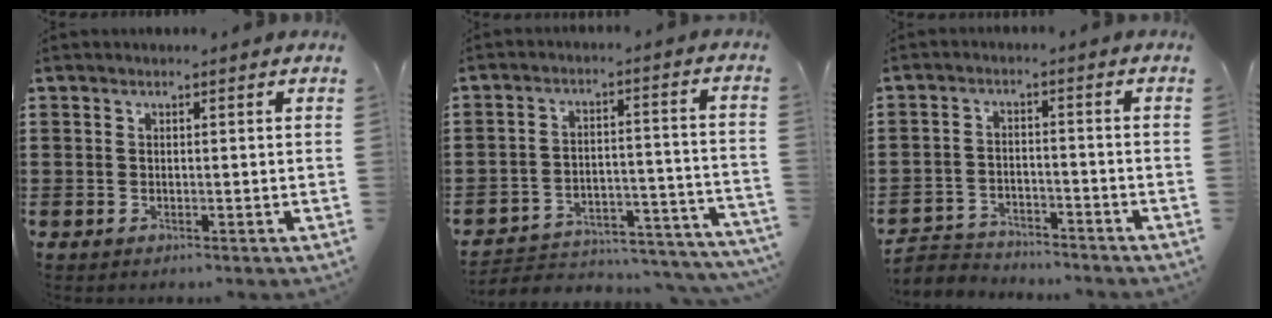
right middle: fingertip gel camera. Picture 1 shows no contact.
{"total": 3.5, "force": [-3.1, 1.1, 0.9], "torque": [-0.023, -0.001, -0.070]}
{"total": 3.3, "force": [-3.2, 0.7, 0.1], "torque": [-0.015, 0.001, -0.073]}